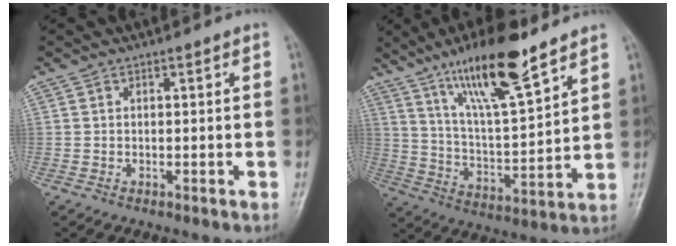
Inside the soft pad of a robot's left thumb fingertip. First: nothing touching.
{"total": 17.1, "force": [11.6, 3.6, 12.0], "torque": [-0.193, -0.062, 0.214]}